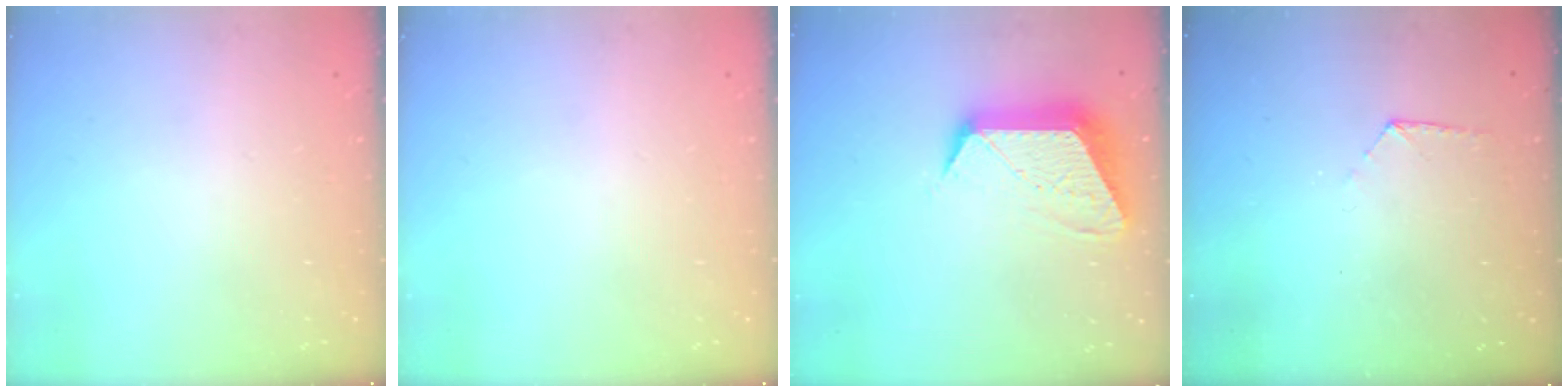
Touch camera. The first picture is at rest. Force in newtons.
{"total": 0.0}
{"total": 12.8, "press": 12.8, "slide": 0.6}
{"total": 6.7, "press": 6.7, "slide": 0.6}